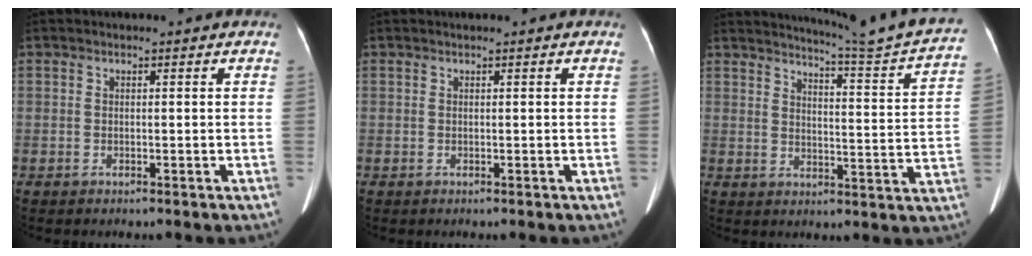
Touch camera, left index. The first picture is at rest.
{"total": 1.0, "force": [0.9, -0.1, 0.5], "torque": [-0.007, 0.017, 0.017]}
{"total": 17.5, "force": [16.4, -1.8, 5.9], "torque": [-0.094, -0.084, 0.197]}